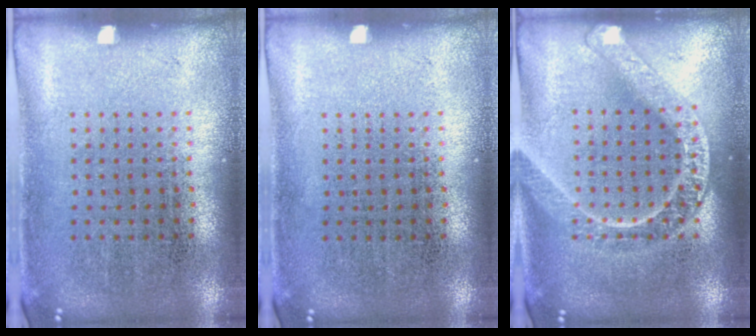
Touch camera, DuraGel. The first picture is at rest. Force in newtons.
{"total": 0.0}
{"total": 3.2, "press": 3.1, "slide": 0.4}